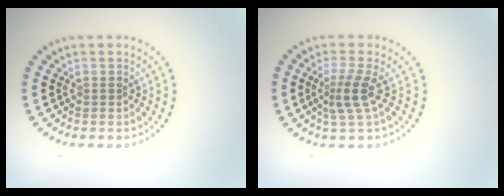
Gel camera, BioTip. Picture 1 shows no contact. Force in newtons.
{"total": 2.5, "press": 1.8, "slide": 1.8}